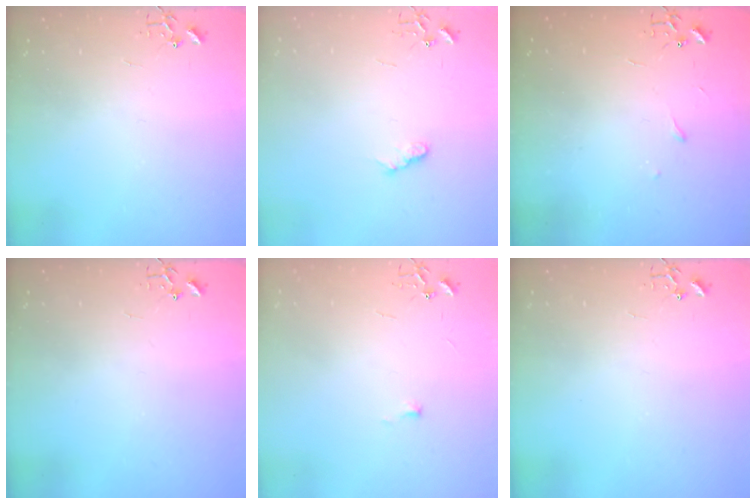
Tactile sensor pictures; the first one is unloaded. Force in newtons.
{"total": 7.2, "press": 7.1, "slide": 0.7}
{"total": 3.3, "press": 3.3, "slide": 0.5}
{"total": 0.0}
{"total": 3.4, "press": 3.4, "slide": 0.5}
{"total": 0.0}